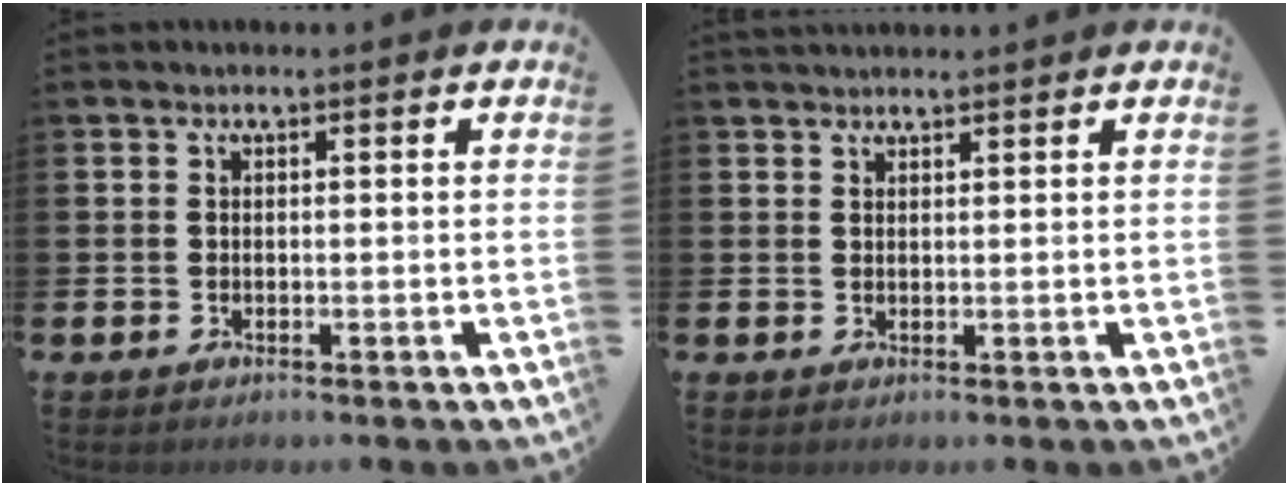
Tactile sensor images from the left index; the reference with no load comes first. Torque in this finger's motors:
{"motor_torque": [0.33, -0.35, 0.03, 0.07]}